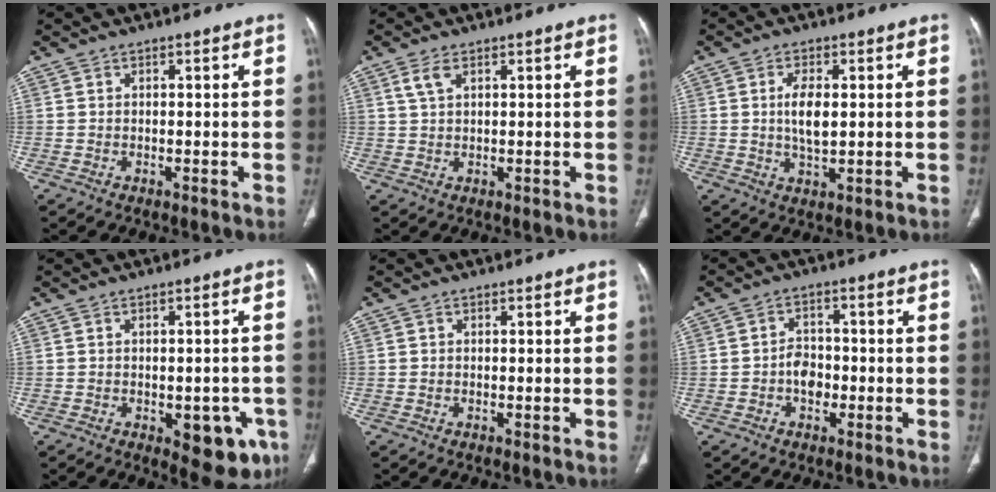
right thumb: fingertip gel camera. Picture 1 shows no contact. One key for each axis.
{"total": 2.7, "fx": 1.4, "fy": 1.2, "fz": 2.0, "tx": -0.047, "ty": 0.004, "tz": 0.036}
{"total": 5.5, "fx": 0.6, "fy": 2.4, "fz": 4.9, "tx": -0.091, "ty": -0.008, "tz": 0.012}
{"total": 9.9, "fx": -3.9, "fy": 4.9, "fz": 7.6, "tx": -0.056, "ty": 0.007, "tz": -0.039}
{"total": 0.0}
{"total": 4.4, "fx": -1.3, "fy": 3.2, "fz": 2.7, "tx": -0.031, "ty": 0.016, "tz": -0.027}